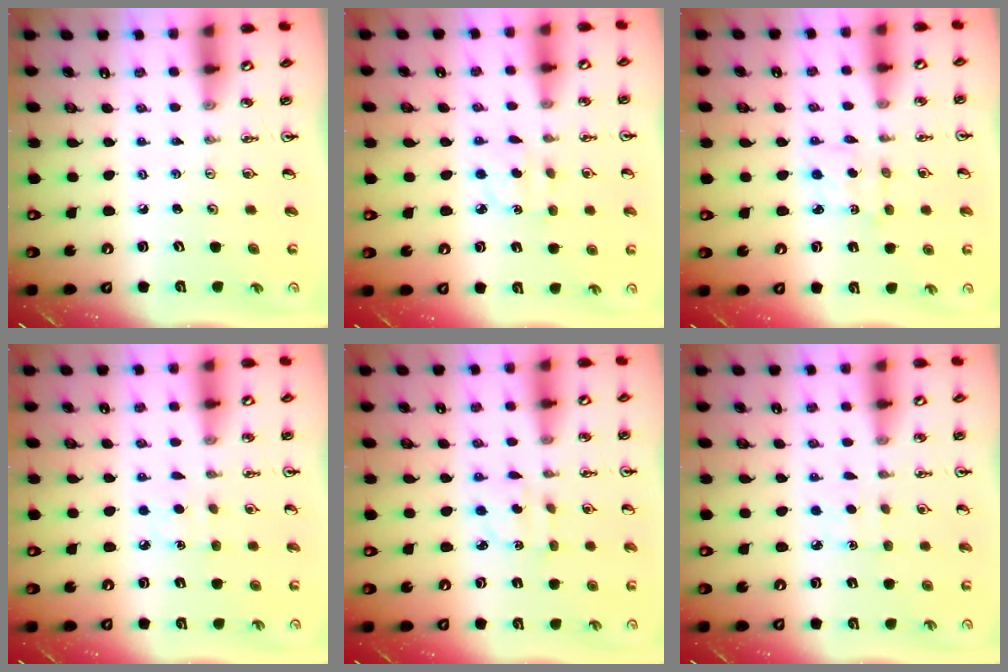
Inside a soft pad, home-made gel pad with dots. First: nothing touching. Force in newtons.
{"total": 3.3, "press": 3.2, "slide": 0.6}
{"total": 3.0, "press": 2.9, "slide": 0.6}
{"total": 4.7, "press": 4.6, "slide": 0.5}
{"total": 2.7, "press": 2.7, "slide": 0.5}
{"total": 2.4, "press": 2.4, "slide": 0.3}